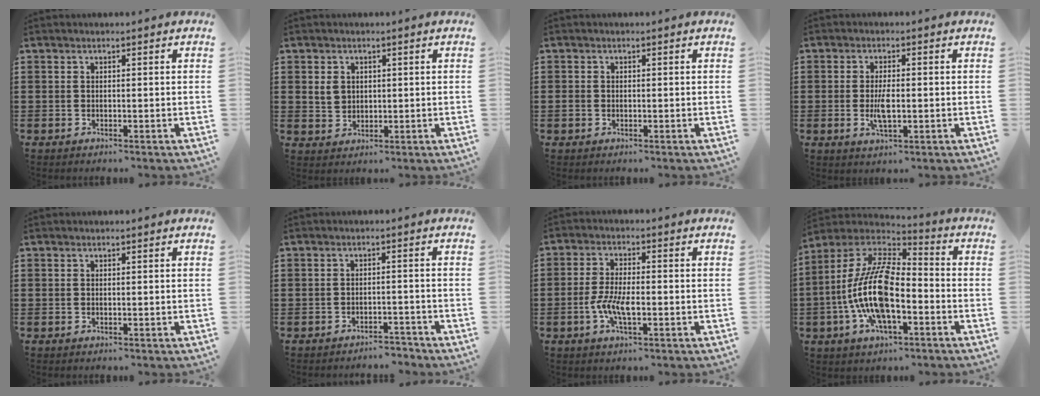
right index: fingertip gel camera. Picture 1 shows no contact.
{"total": 2.6, "force": [0.7, 2.2, 1.2], "torque": [-0.031, 0.008, 0.014]}
{"total": 1.1, "force": [-0.3, 0.9, 0.5], "torque": [-0.012, 0.003, -0.008]}
{"total": 4.1, "force": [-0.6, 1.4, 3.8], "torque": [-0.075, -0.001, -0.013]}
{"total": 0.0}
{"total": 2.5, "force": [-2.4, 0.3, 0.2], "torque": [-0.010, 0.003, -0.052]}
{"total": 5.5, "force": [-1.6, 1.8, 5.0], "torque": [-0.119, -0.005, -0.037]}
{"total": 14.9, "force": [-3.3, 6.7, 12.9], "torque": [-0.302, -0.008, -0.076]}